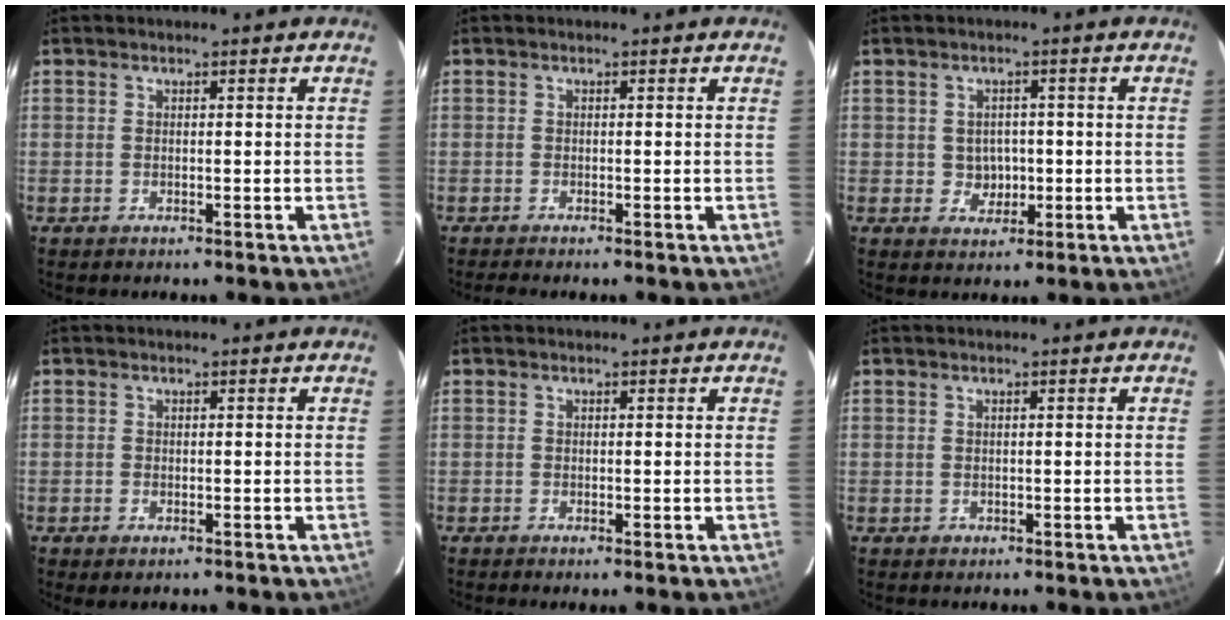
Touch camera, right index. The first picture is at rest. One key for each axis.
{"total": 1.4, "fx": -1.3, "fy": 0.0, "fz": 0.7, "tx": -0.017, "ty": -0.006, "tz": -0.022}
{"total": 3.6, "fx": -0.3, "fy": 3.4, "fz": 1.0, "tx": -0.020, "ty": 0.008, "tz": 0.004}
{"total": 1.3, "fx": -0.8, "fy": 0.7, "fz": 0.7, "tx": -0.013, "ty": -0.004, "tz": -0.014}
{"total": 0.0}
{"total": 0.8, "fx": -0.2, "fy": 0.8, "fz": 0.0, "tx": 0.003, "ty": 0.001, "tz": 0.001}